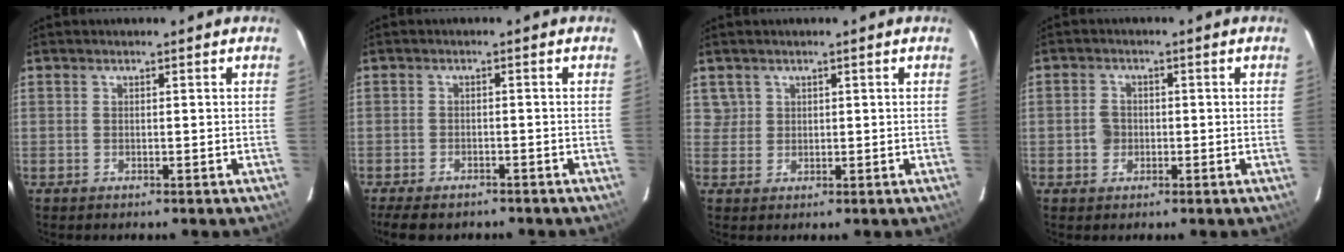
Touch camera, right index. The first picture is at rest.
{"total": 7.1, "force": [-5.7, 2.9, 3.2], "torque": [-0.079, -0.014, -0.090]}
{"total": 2.3, "force": [1.1, 2.0, -0.2], "torque": [0.019, 0.011, 0.019]}
{"total": 2.8, "force": [-0.6, 2.6, 0.9], "torque": [-0.019, 0.007, -0.011]}